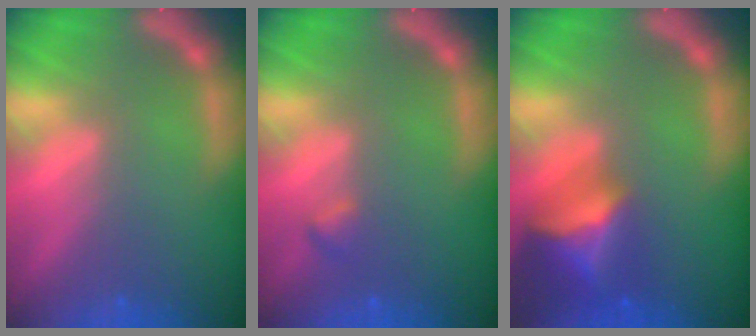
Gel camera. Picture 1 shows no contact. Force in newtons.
{"total": 0.9}
{"total": 7.0}